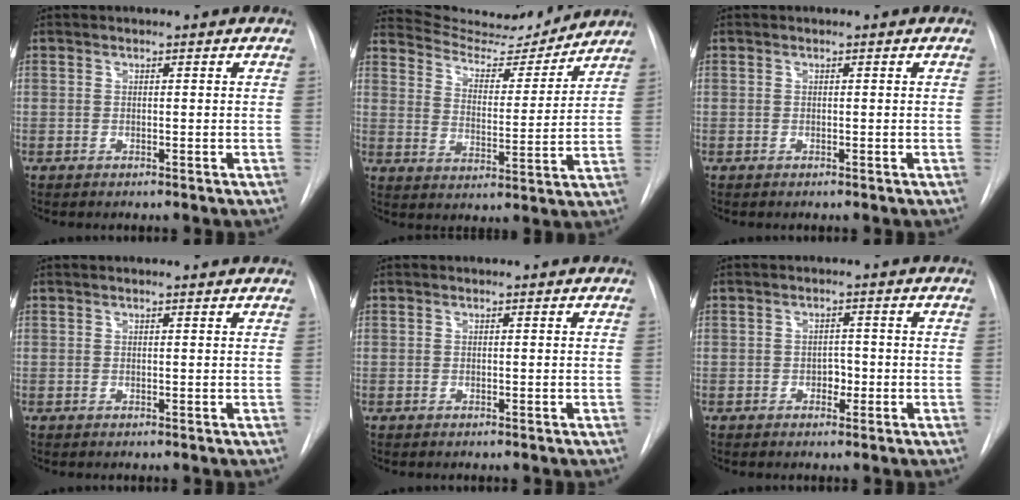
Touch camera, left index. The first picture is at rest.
{"total": 13.9, "force": [13.6, 1.7, 2.4], "torque": [-0.039, -0.010, 0.204]}
{"total": 0.0}
{"total": 1.7, "force": [1.6, 0.0, 0.5], "torque": [-0.013, 0.013, 0.018]}
{"total": 0.0}
{"total": 1.8, "force": [-0.6, 1.3, 1.2], "torque": [-0.013, 0.006, -0.009]}